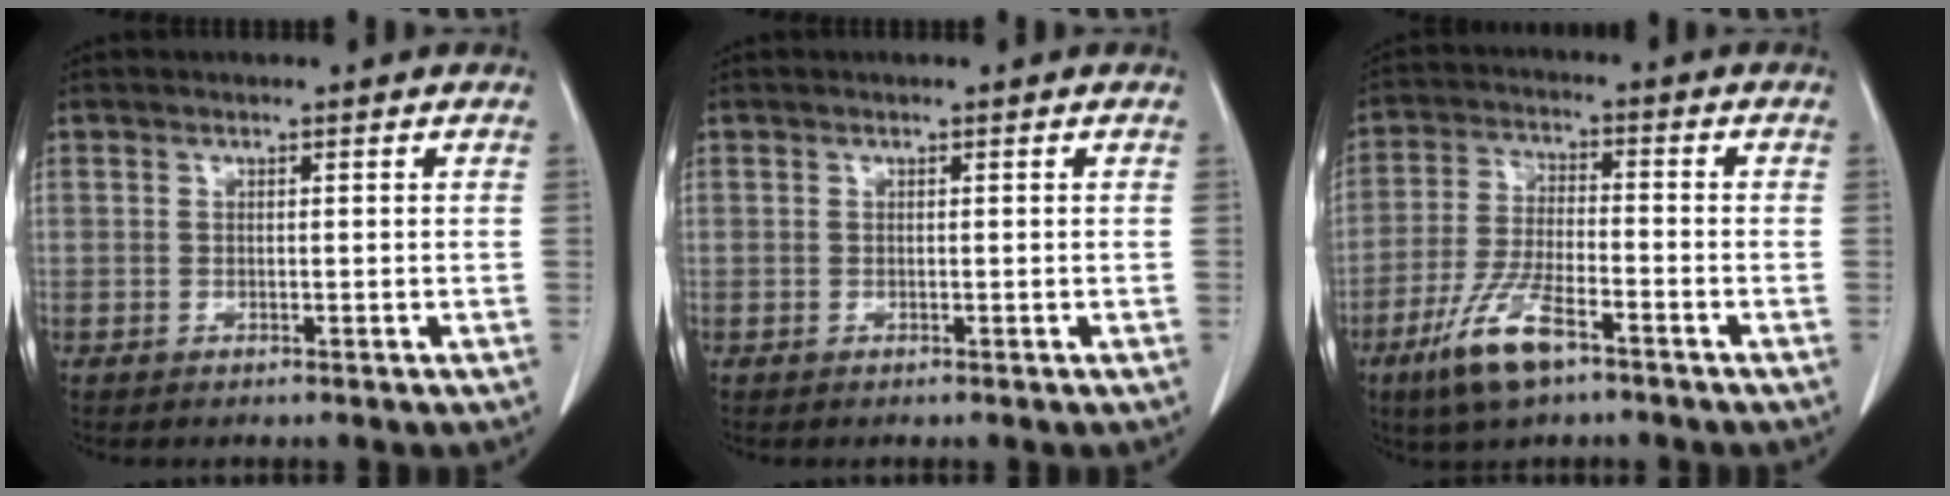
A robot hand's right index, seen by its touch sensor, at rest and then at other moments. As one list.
[{"total": 0.0}, {"total": 10.0, "force": [-6.1, 2.3, 7.6], "torque": [-0.158, -0.017, -0.111]}]